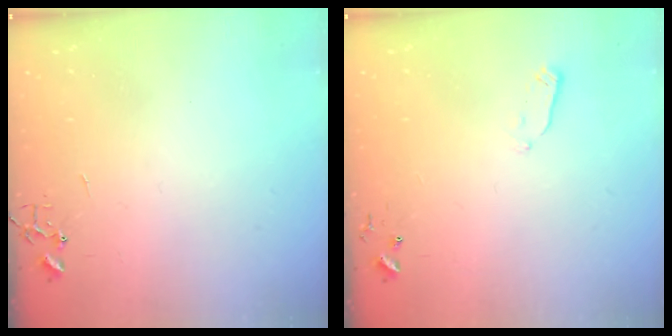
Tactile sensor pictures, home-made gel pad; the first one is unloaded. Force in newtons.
{"total": 2.7, "press": 2.6, "slide": 0.4}